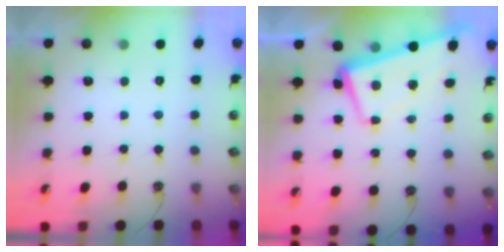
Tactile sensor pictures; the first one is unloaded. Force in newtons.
{"total": 1.2, "press": 0.0, "slide": 1.2}